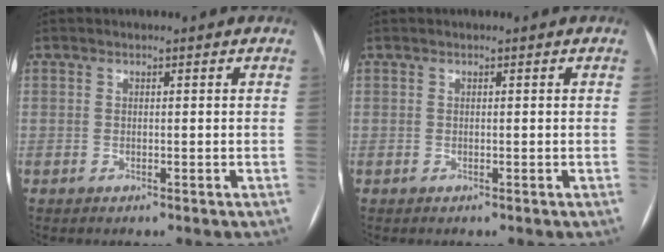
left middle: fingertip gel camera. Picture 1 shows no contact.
{"total": 0.0}